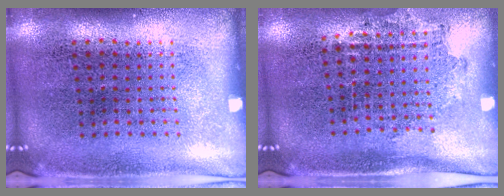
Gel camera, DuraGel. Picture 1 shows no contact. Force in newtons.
{"total": 1.3, "press": 1.0, "slide": 0.9}